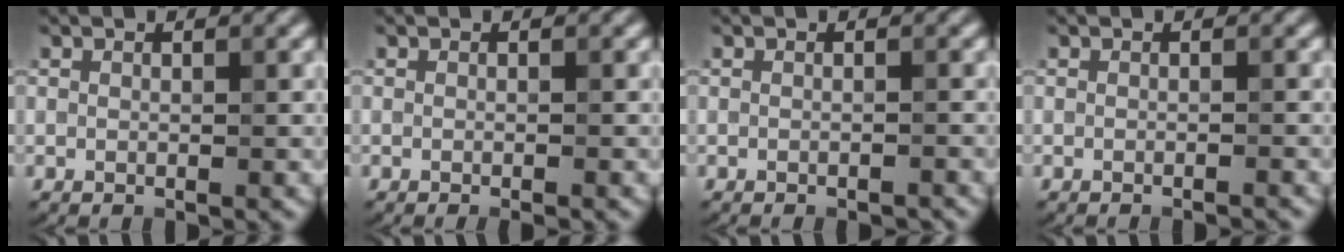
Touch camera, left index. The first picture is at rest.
{"total": 0.9, "force": [-0.6, 0.2, 0.7], "torque": [-0.008, -0.006, -0.010]}
{"total": 1.3, "force": [-1.1, 0.2, 0.6], "torque": [-0.001, -0.003, -0.016]}
{"total": 1.2, "force": [-1.0, 0.3, 0.7], "torque": [0.003, -0.004, -0.020]}